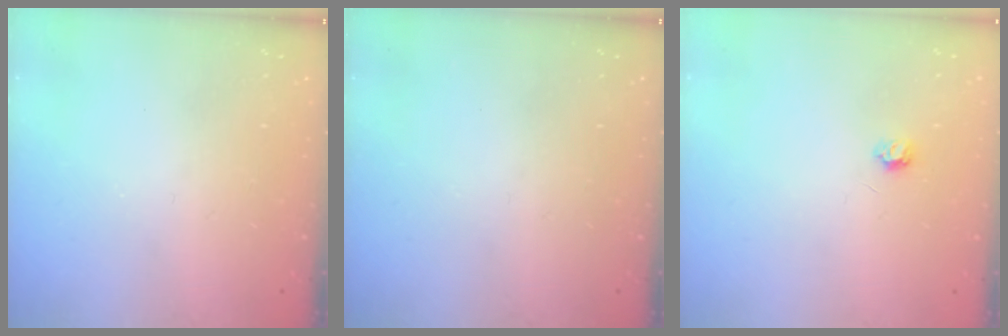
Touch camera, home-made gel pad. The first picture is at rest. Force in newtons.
{"total": 0.0}
{"total": 3.1, "press": 3.1, "slide": 0.5}